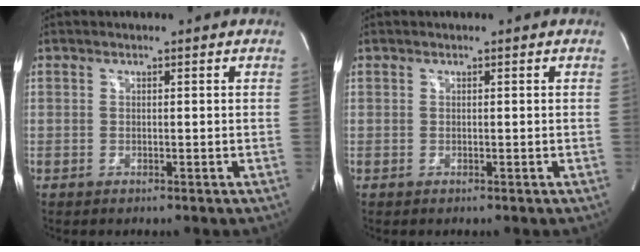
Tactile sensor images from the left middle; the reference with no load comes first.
{"total": 0.0}